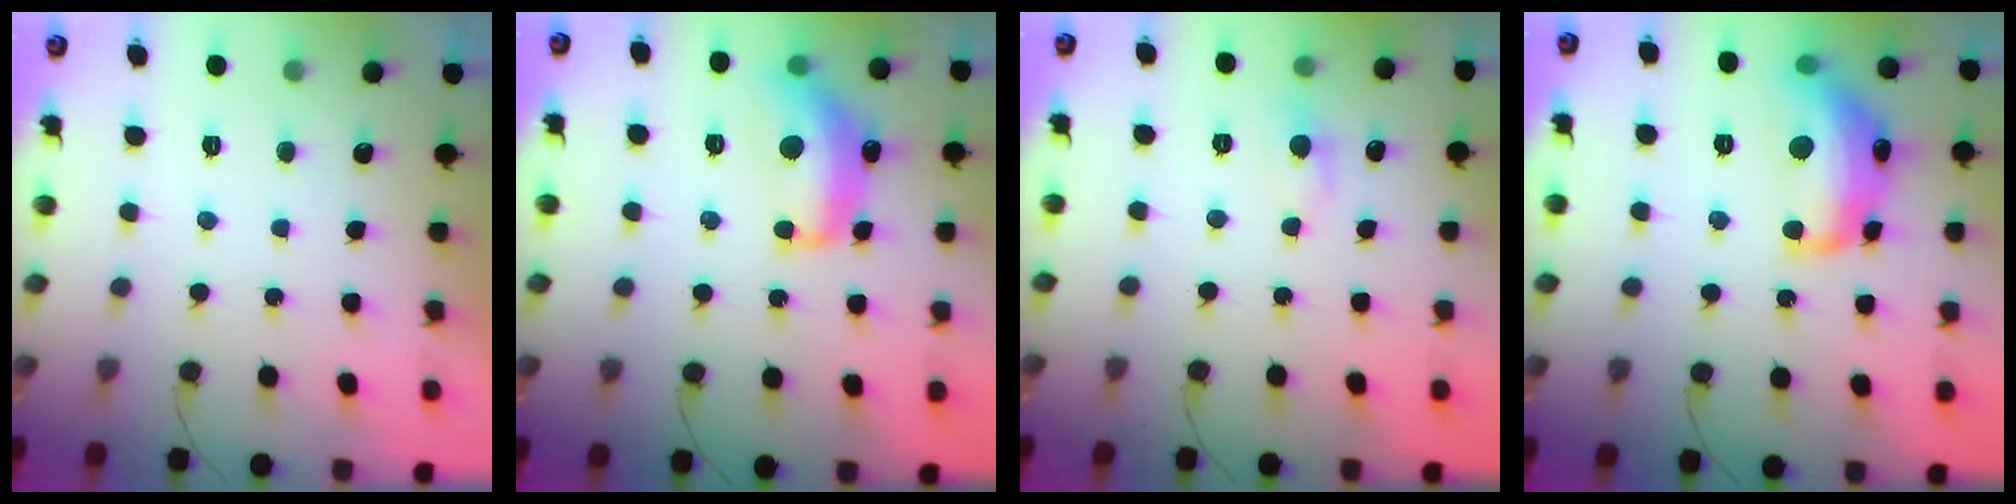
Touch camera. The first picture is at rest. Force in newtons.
{"total": 13.6, "press": 13.5, "slide": 0.8}
{"total": 4.5, "press": 4.4, "slide": 0.6}
{"total": 16.4, "press": 16.4, "slide": 1.0}